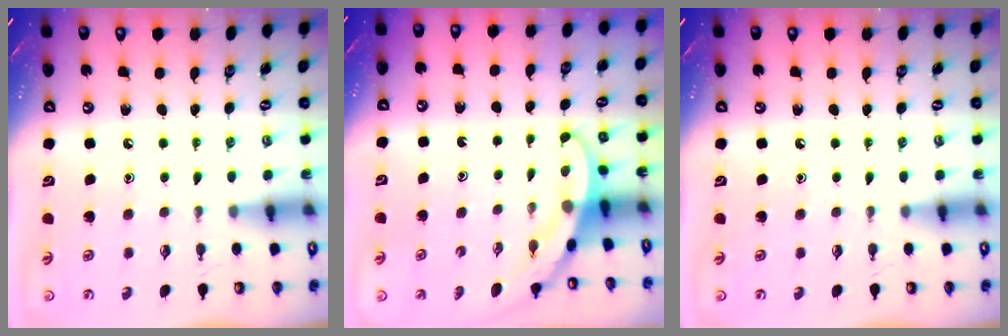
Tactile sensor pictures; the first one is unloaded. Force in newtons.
{"total": 3.4, "press": 3.4, "slide": 0.2}
{"total": 0.0}